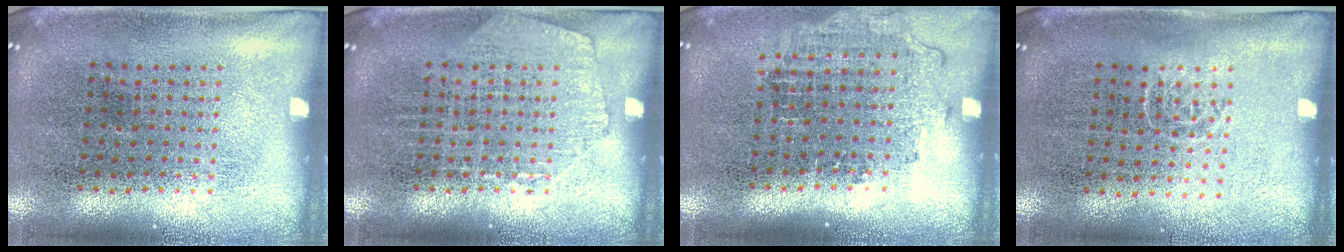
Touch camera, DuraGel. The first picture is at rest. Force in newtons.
{"total": 1.2, "press": 1.2, "slide": 0.2}
{"total": 1.2, "press": 1.1, "slide": 0.5}
{"total": 0.6, "press": 0.4, "slide": 0.5}